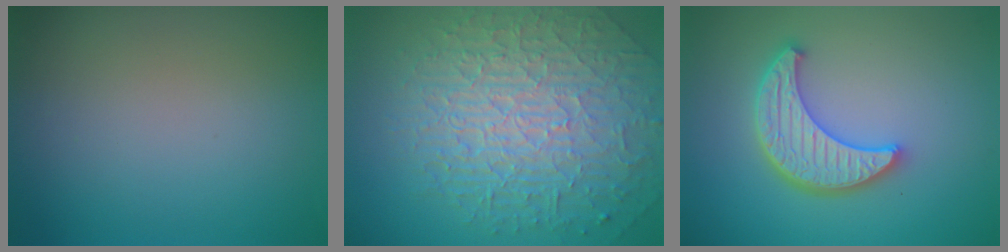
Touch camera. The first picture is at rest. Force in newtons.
{"total": 10.0, "press": 6.3, "slide": 7.7}
{"total": 5.1, "press": 4.3, "slide": 2.8}